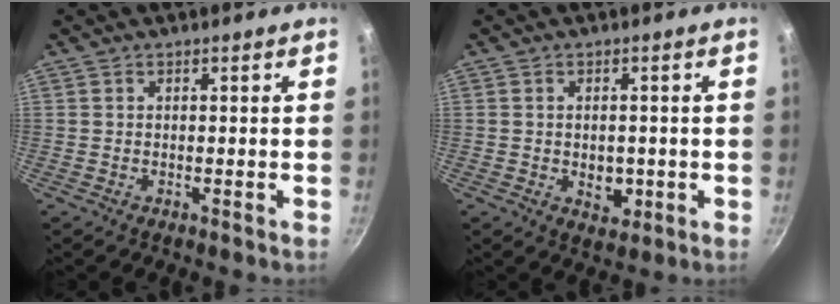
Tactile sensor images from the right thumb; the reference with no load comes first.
{"total": 4.4, "force": [-0.7, 3.1, 3.1], "torque": [-0.032, -0.001, -0.006]}